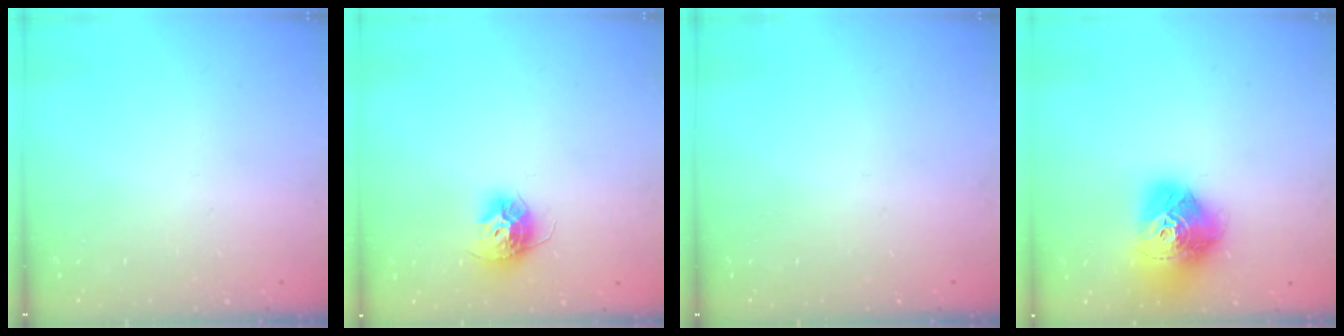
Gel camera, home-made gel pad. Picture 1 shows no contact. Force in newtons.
{"total": 10.4, "press": 10.4, "slide": 0.5}
{"total": 0.0}
{"total": 17.6, "press": 17.6, "slide": 1.6}